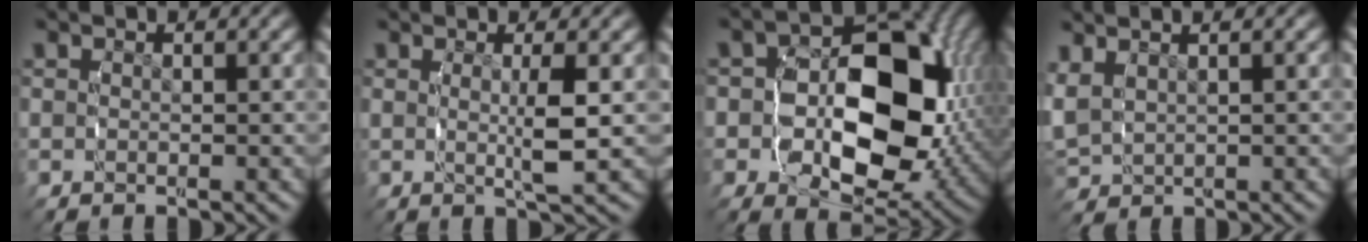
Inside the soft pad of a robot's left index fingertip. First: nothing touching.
{"total": 2.9, "force": [0.4, 0.4, 2.8], "torque": [-0.045, -0.001, 0.005]}
{"total": 12.7, "force": [-0.9, 8.6, 9.4], "torque": [-0.130, -0.012, -0.019]}
{"total": 3.1, "force": [1.4, 2.3, 1.6], "torque": [-0.051, 0.002, 0.034]}